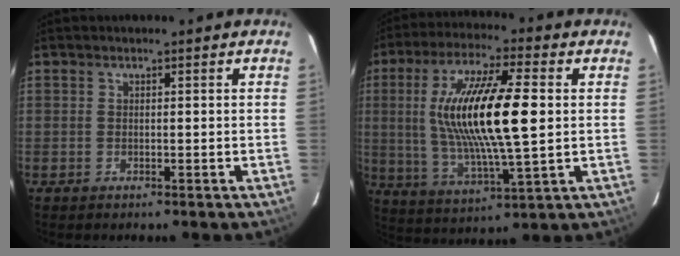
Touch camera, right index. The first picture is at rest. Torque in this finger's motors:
{"motor_torque": [1.46, 0.68, 1.05, 0.21]}